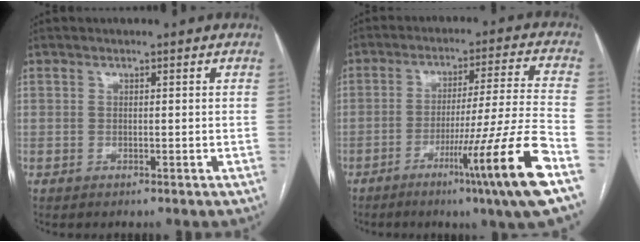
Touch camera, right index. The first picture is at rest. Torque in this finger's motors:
{"motor_torque": [1.18, -0.63, 0.43, 0.09]}